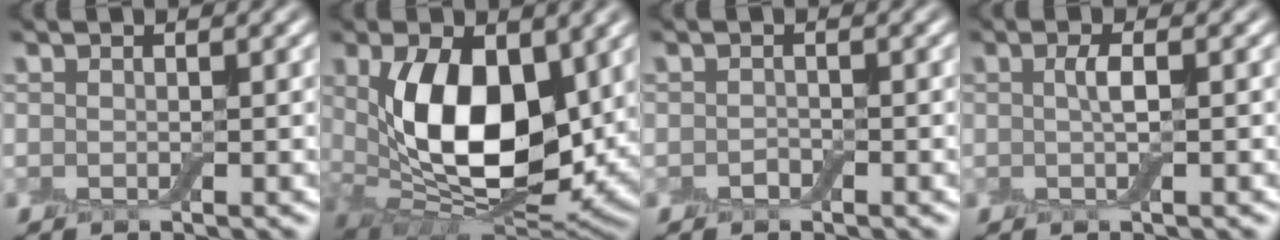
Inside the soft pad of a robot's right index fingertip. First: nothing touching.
{"total": 11.1, "force": [2.0, 6.2, 8.9], "torque": [-0.154, -0.011, 0.042]}
{"total": 0.6, "force": [-0.4, 0.5, -0.1], "torque": [0.001, 0.003, -0.006]}
{"total": 1.3, "force": [0.1, 0.3, 1.3], "torque": [-0.026, 0.002, 0.002]}